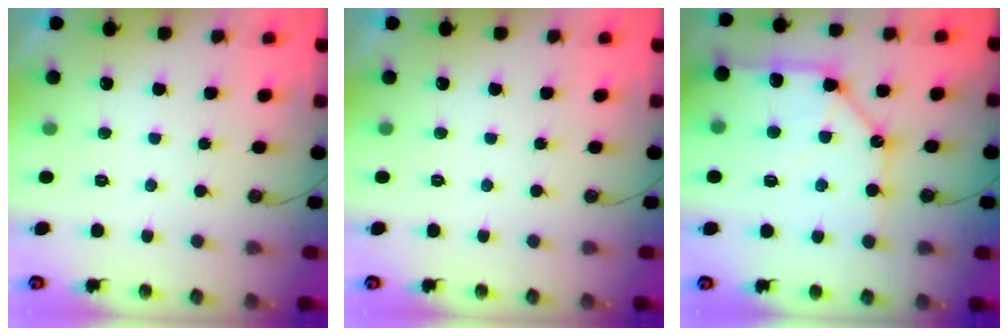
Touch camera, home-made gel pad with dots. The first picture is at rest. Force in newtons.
{"total": 0.0}
{"total": 14.7, "press": 14.6, "slide": 1.6}